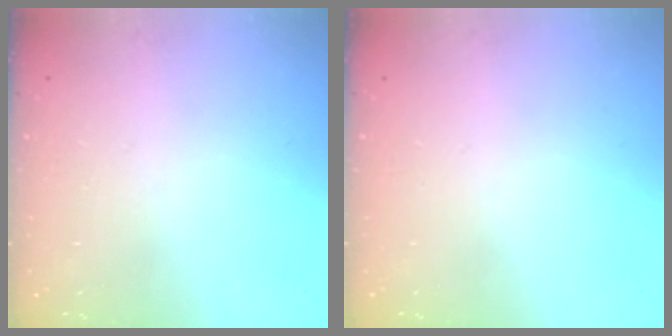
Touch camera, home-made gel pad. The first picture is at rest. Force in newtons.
{"total": 0.0}